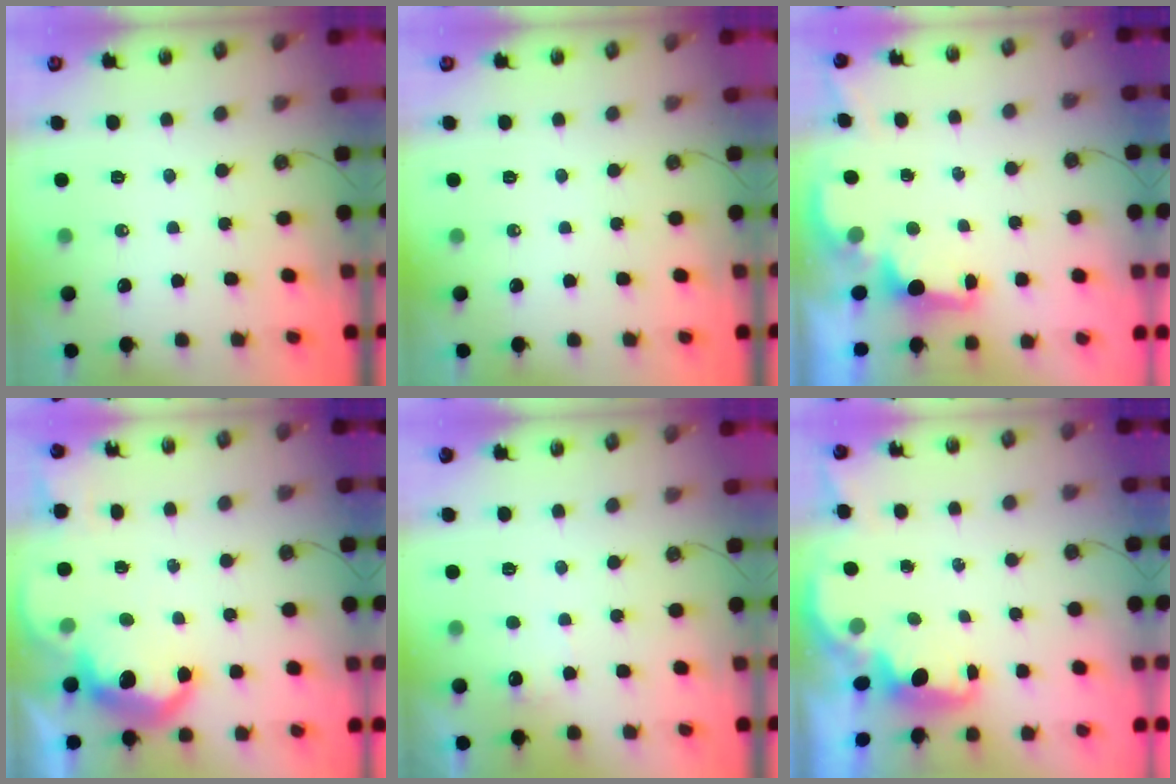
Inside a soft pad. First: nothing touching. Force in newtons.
{"total": 0.0}
{"total": 2.1, "press": 1.9, "slide": 0.8}
{"total": 10.7, "press": 10.7, "slide": 0.7}
{"total": 4.4, "press": 4.3, "slide": 0.6}
{"total": 1.4, "press": 1.2, "slide": 0.6}